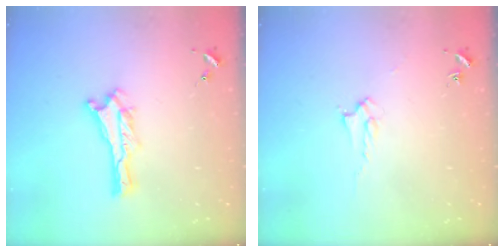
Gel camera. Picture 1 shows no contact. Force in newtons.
{"total": 2.0, "press": 2.0, "slide": 0.2}